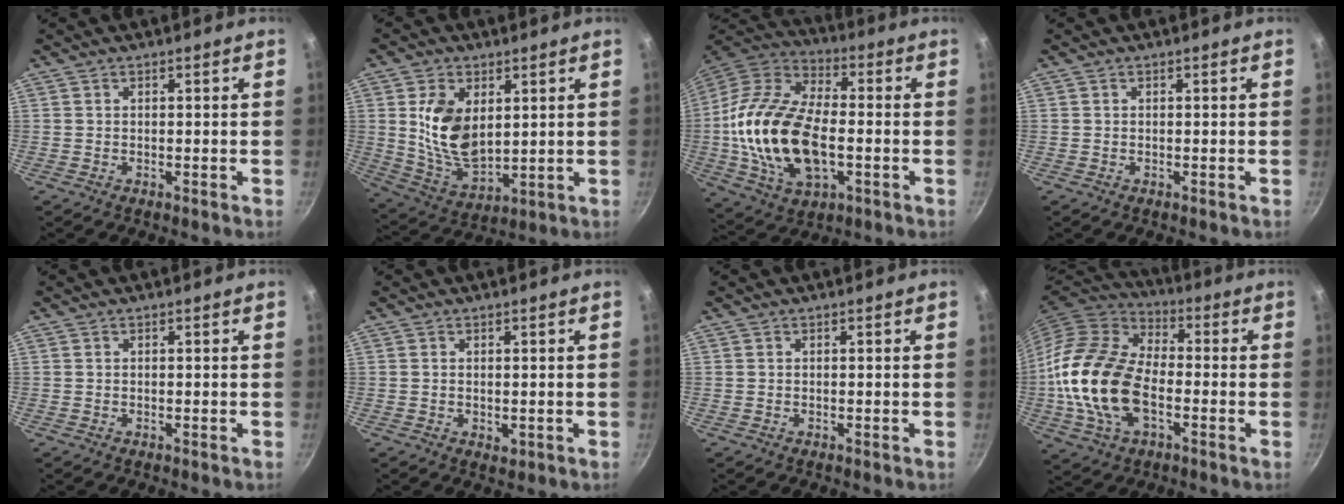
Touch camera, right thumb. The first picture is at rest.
{"total": 13.0, "force": [2.8, 8.0, 9.9], "torque": [-0.169, -0.025, 0.067]}
{"total": 23.5, "force": [-2.8, 13.3, 19.1], "torque": [-0.367, 0.028, -0.053]}
{"total": 0.0}
{"total": 0.0}
{"total": 1.3, "force": [0.1, 0.9, 1.0], "torque": [-0.014, -0.004, 0.003]}
{"total": 0.0}
{"total": 20.7, "force": [-3.5, 12.7, 15.9], "torque": [-0.295, 0.026, -0.076]}